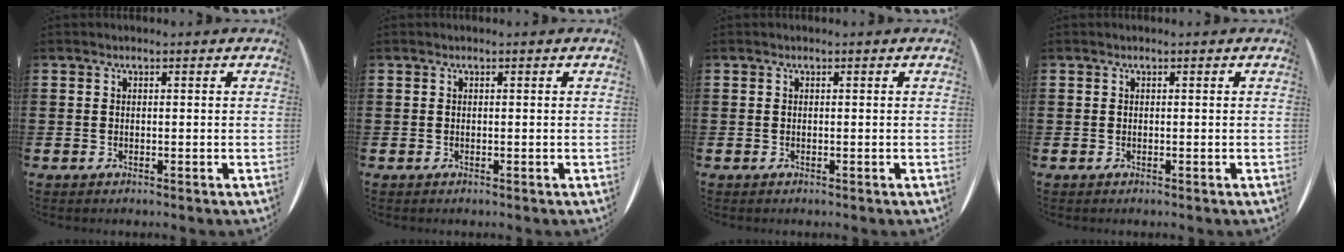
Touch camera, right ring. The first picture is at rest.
{"total": 0.0}
{"total": 0.0}
{"total": 0.0}